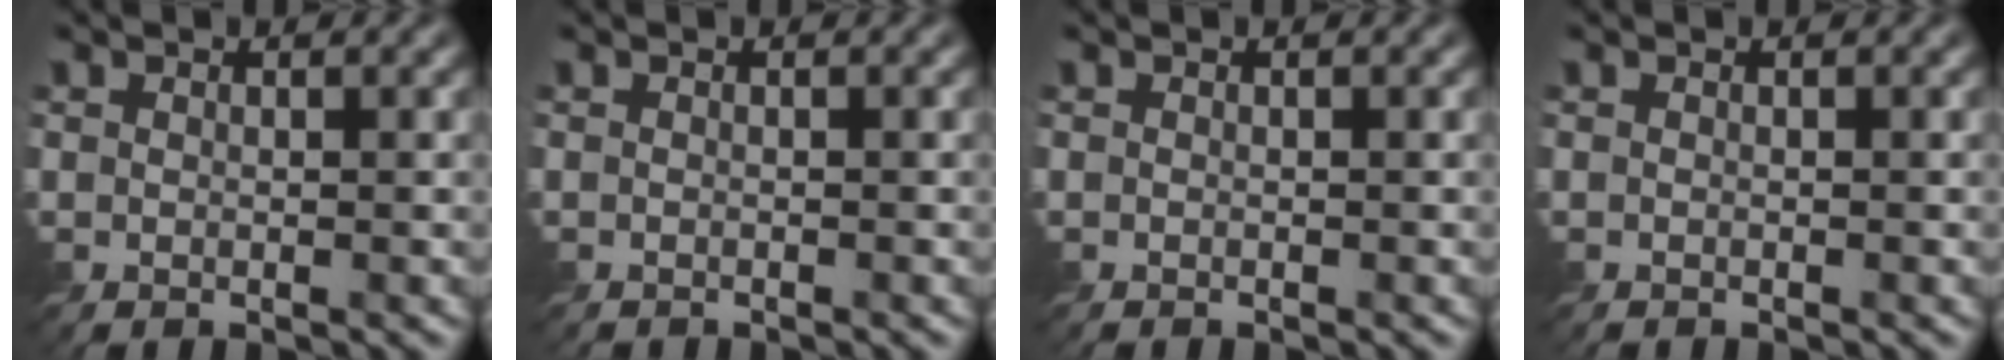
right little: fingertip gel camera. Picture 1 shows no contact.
{"total": 0.0}
{"total": 0.0}
{"total": 0.0}